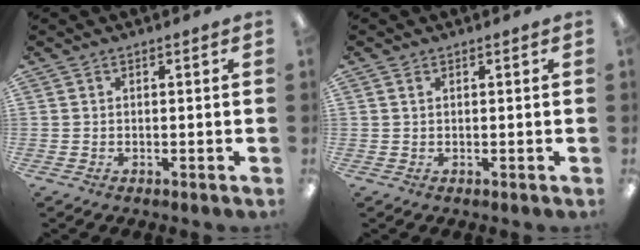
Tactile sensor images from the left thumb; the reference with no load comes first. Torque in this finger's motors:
{"motor_torque": [0.08, -0.03, -0.35, 0.18, -0.05]}